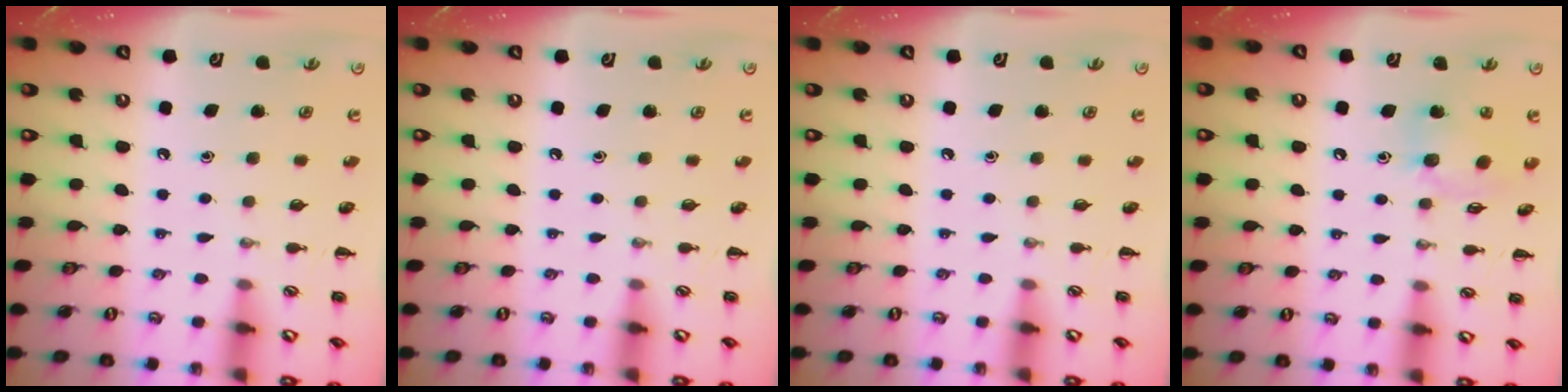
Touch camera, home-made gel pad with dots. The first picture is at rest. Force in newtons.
{"total": 0.0}
{"total": 0.0}
{"total": 10.3, "press": 10.2, "slide": 1.2}